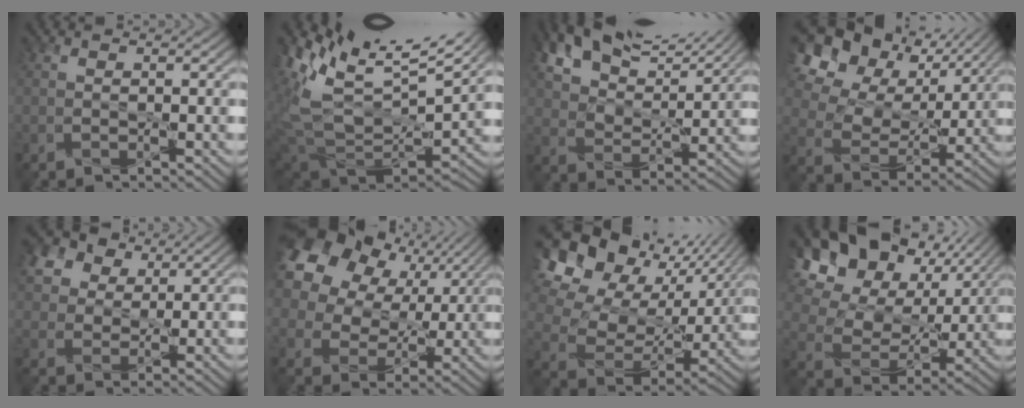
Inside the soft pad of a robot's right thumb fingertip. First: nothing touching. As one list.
[{"total": 12.8, "force": [8.1, 6.4, 7.6], "torque": [-0.184, 0.005, 0.162]}, {"total": 14.5, "force": [11.1, 6.2, 7.0], "torque": [-0.161, 0.006, 0.181]}, {"total": 18.0, "force": [9.7, 12.4, 8.6], "torque": [-0.235, 0.058, 0.196]}, {"total": 10.4, "force": [6.2, 7.3, 4.1], "torque": [-0.138, 0.037, 0.118]}, {"total": 22.8, "force": [12.1, 16.6, 10.0], "torque": [-0.288, 0.060, 0.222]}, {"total": 21.0, "force": [10.1, 15.0, 10.6], "torque": [-0.269, 0.057, 0.200]}, {"total": 18.7, "force": [9.5, 13.3, 9.1], "torque": [-0.244, 0.064, 0.194]}]